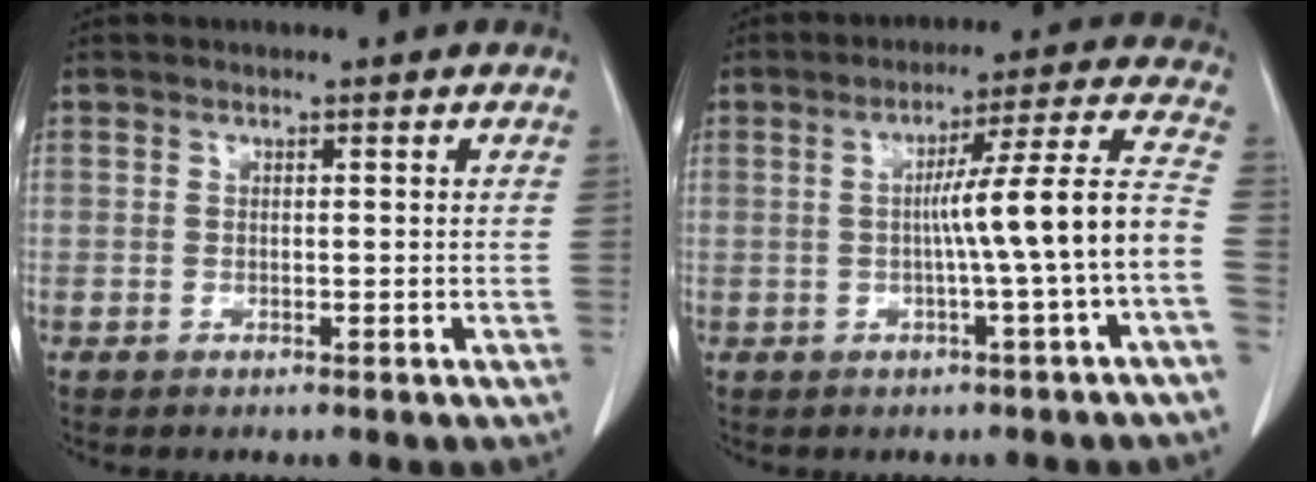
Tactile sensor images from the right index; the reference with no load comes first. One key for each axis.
{"total": 11.0, "fx": -1.8, "fy": -1.7, "fz": 10.7, "tx": -0.155, "ty": 0.018, "tz": -0.025}